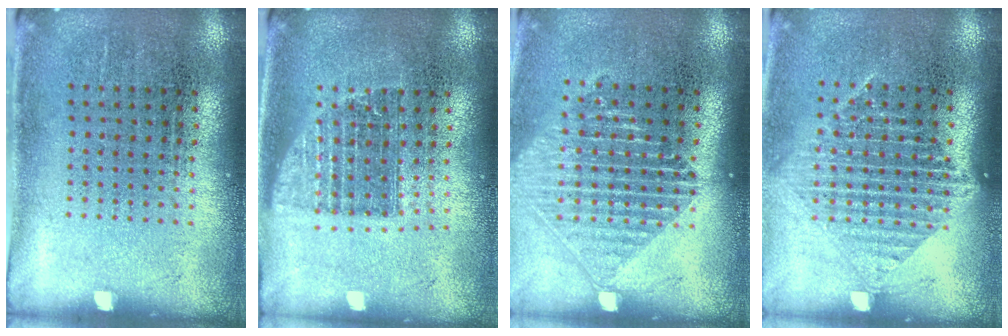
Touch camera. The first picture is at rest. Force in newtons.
{"total": 1.3, "press": 1.1, "slide": 0.7}
{"total": 1.6, "press": 1.4, "slide": 0.7}
{"total": 1.4, "press": 1.3, "slide": 0.6}